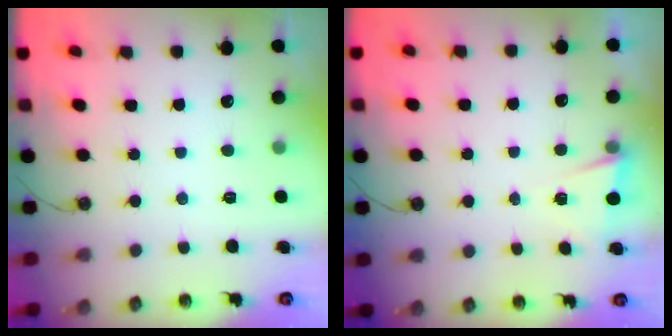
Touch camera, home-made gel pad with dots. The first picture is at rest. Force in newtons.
{"total": 2.8, "press": 2.6, "slide": 1.0}